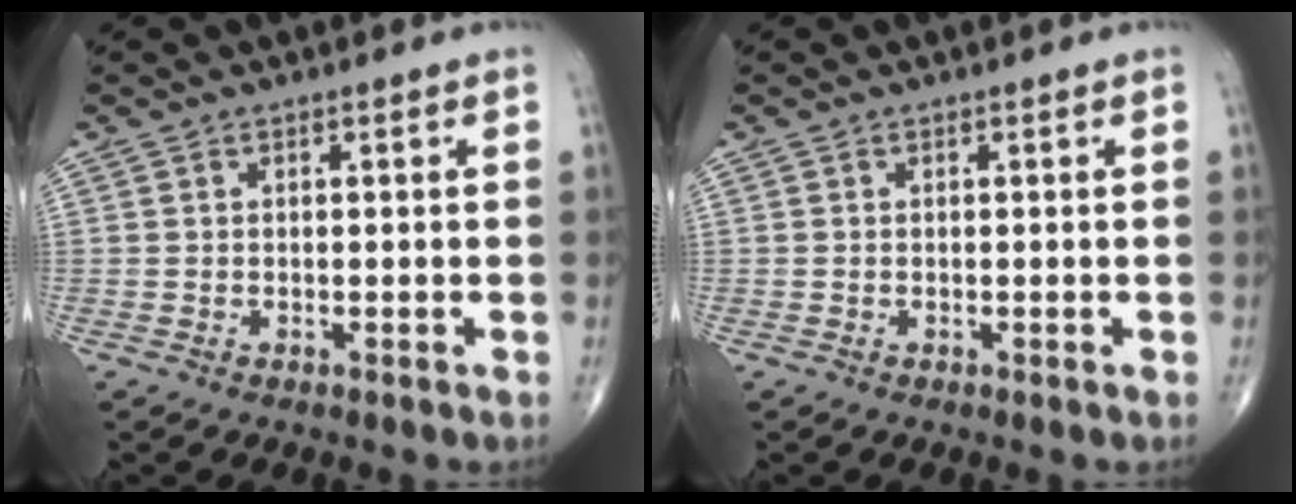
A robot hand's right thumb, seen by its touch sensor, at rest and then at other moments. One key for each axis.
{"total": 0.0}